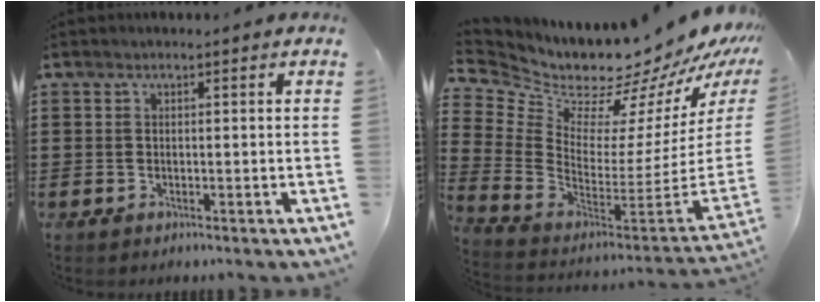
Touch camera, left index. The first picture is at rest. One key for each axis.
{"total": 7.3, "fx": 7.0, "fy": 1.8, "fz": 1.0, "tx": -0.045, "ty": -0.092, "tz": 0.105}